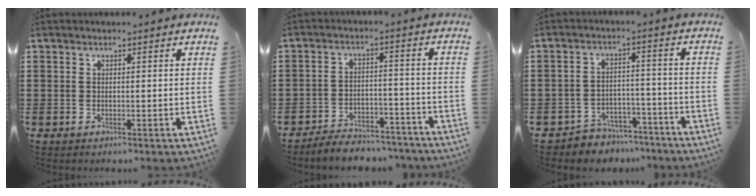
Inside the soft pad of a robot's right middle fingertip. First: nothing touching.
{"total": 4.9, "force": [-4.8, 0.8, 0.2], "torque": [-0.004, 0.011, -0.099]}
{"total": 4.8, "force": [-4.6, 1.1, 0.0], "torque": [-0.005, 0.012, -0.097]}